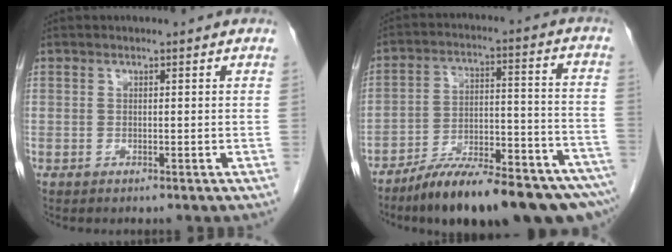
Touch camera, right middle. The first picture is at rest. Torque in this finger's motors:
{"motor_torque": [1.08, -1.06, 0.91, 0.19]}